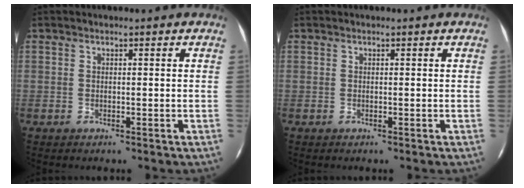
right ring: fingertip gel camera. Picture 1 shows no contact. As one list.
[{"total": 0.0}]